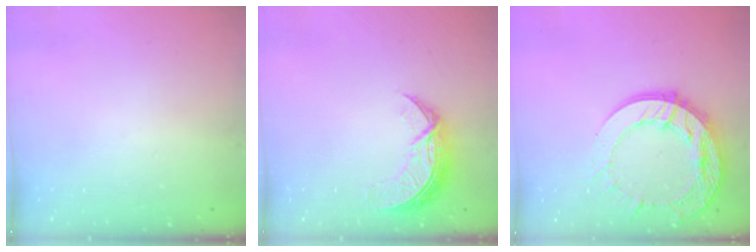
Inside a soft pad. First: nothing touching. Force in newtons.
{"total": 7.7, "press": 7.6, "slide": 0.7}
{"total": 20.5, "press": 20.5, "slide": 1.9}